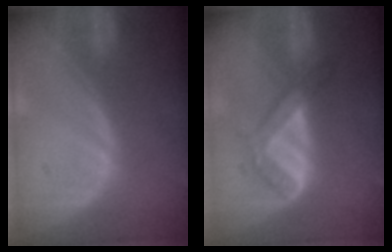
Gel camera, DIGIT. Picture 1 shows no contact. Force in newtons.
{"total": 4.8, "press": 4.8, "slide": 0.7}